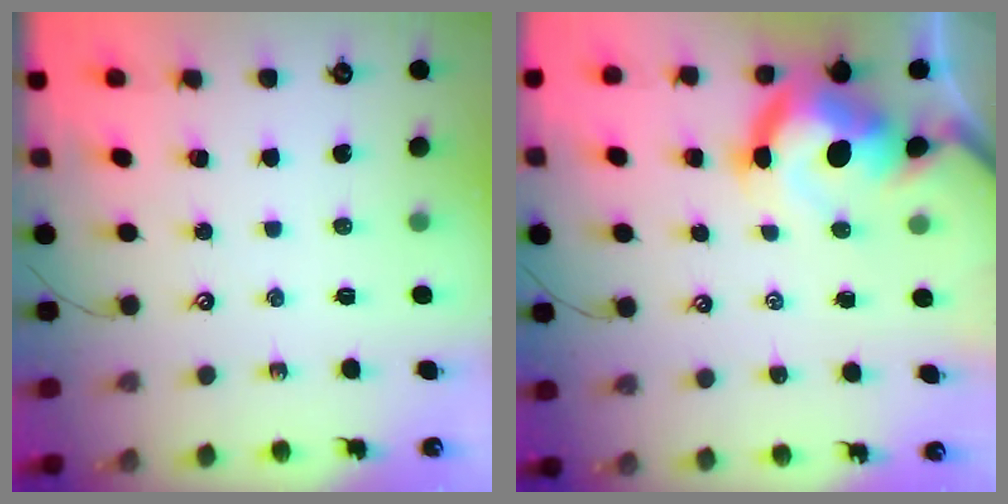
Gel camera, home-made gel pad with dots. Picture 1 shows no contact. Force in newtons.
{"total": 14.2, "press": 14.1, "slide": 1.9}